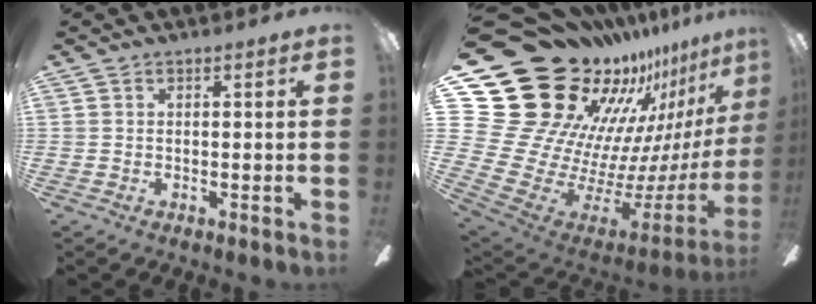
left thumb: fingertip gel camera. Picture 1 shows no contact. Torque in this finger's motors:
{"motor_torque": [1.48, 1.64, 1.38, -1.39, 0.07]}